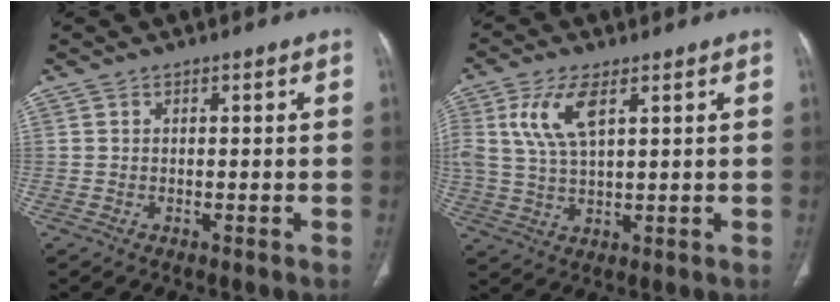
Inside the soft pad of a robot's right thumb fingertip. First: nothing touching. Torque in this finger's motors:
{"motor_torque": [0.05, 0.57, 0.51, 0.59, 0.14]}